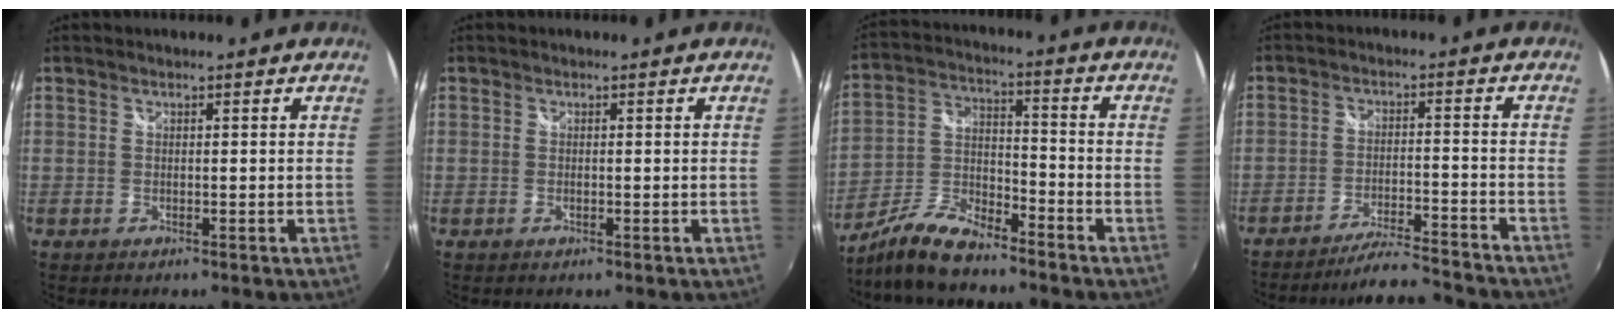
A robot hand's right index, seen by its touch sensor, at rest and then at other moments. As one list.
[{"total": 0.0}, {"total": 11.0, "force": [-8.5, 3.5, 6.0], "torque": [-0.132, 0.001, -0.166]}, {"total": 12.5, "force": [-12.0, -0.1, 3.4], "torque": [-0.079, 0.000, -0.179]}]